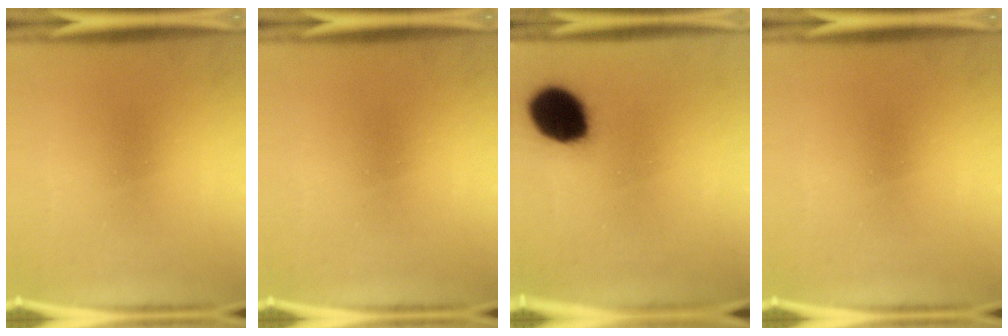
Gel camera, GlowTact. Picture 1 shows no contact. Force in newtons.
{"total": 0.0}
{"total": 15.3}
{"total": 0.0}